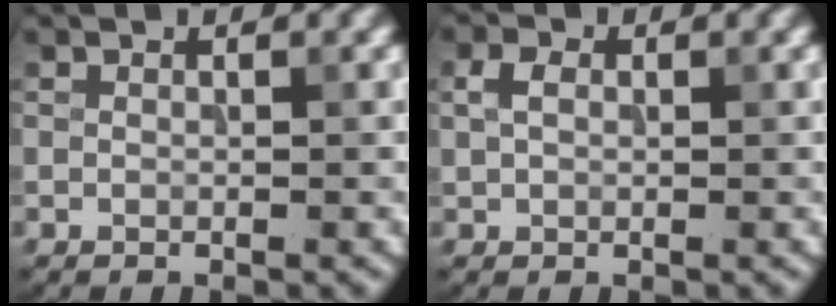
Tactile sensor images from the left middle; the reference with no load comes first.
{"total": 1.9, "force": [0.6, 1.4, 1.2], "torque": [-0.026, 0.006, 0.007]}